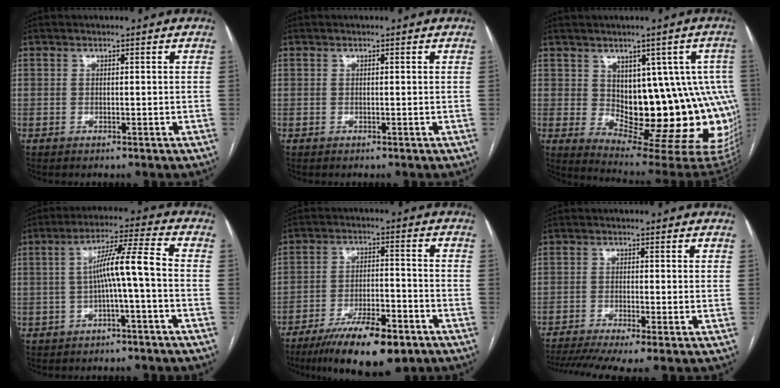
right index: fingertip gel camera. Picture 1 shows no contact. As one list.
[{"total": 0.0}, {"total": 17.2, "force": [0.5, 7.9, 15.3], "torque": [-0.133, 0.012, 0.027]}, {"total": 7.7, "force": [-1.0, -0.3, 7.6], "torque": [-0.132, 0.027, -0.015]}, {"total": 13.6, "force": [-9.2, 3.4, 9.3], "torque": [-0.156, -0.016, -0.154]}, {"total": 8.7, "force": [-6.5, 0.3, 5.9], "torque": [-0.096, -0.008, -0.105]}]